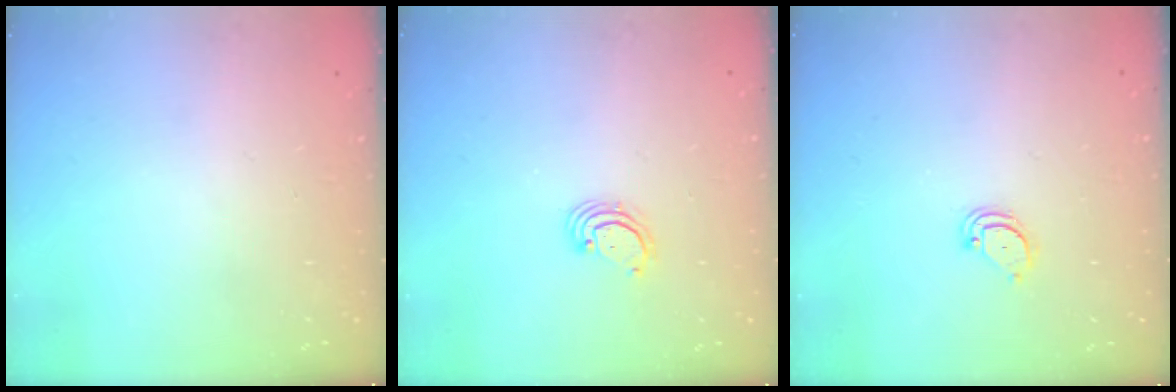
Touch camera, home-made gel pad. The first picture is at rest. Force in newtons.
{"total": 2.7, "press": 2.7, "slide": 0.3}
{"total": 2.4, "press": 2.4, "slide": 0.2}